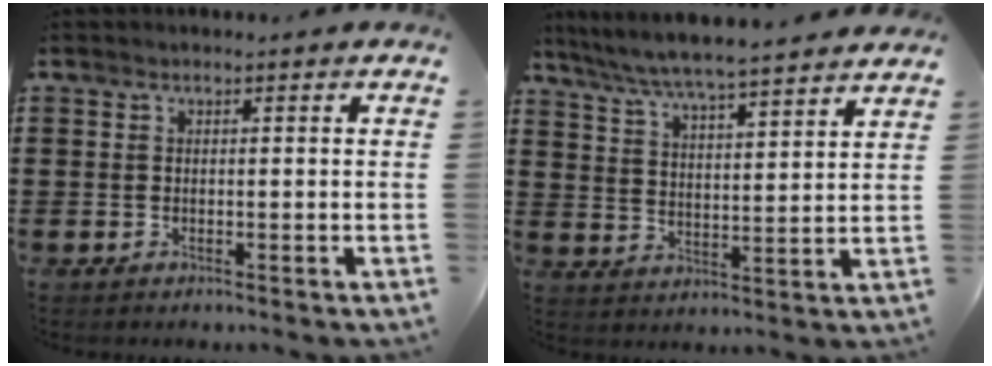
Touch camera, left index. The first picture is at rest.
{"total": 5.8, "force": [5.5, -0.5, 1.8], "torque": [-0.059, -0.037, 0.093]}